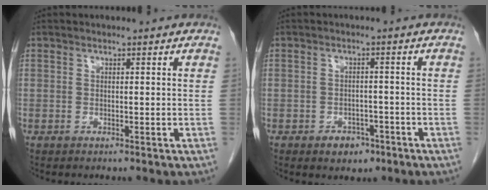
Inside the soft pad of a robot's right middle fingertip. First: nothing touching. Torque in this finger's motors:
{"motor_torque": [0.67, -0.48, 0.00, 0.03]}